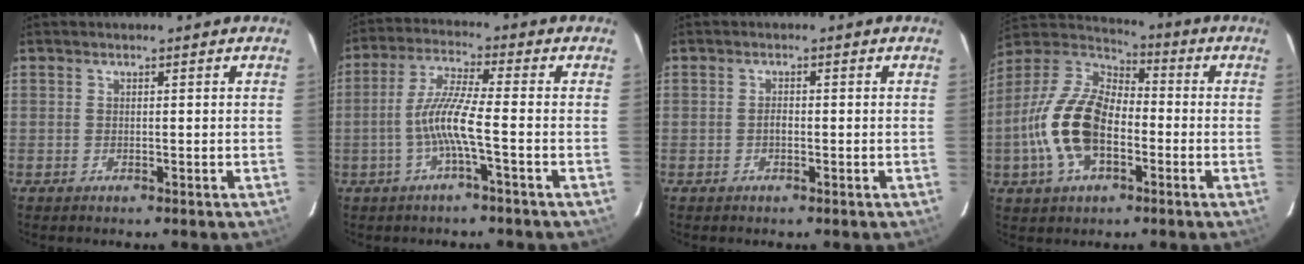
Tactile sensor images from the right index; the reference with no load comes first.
{"total": 7.7, "force": [-2.4, -0.2, 7.3], "torque": [-0.159, 0.005, -0.045]}
{"total": 1.0, "force": [-0.4, 0.5, 0.7], "torque": [-0.013, 0.005, -0.008]}
{"total": 16.9, "force": [-4.3, 9.3, 13.4], "torque": [-0.287, 0.004, -0.084]}